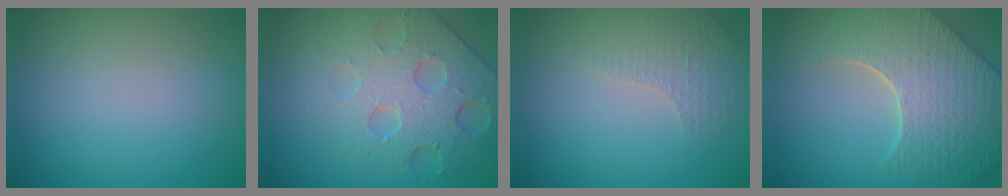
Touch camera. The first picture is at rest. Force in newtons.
{"total": 7.3, "press": 5.7, "slide": 4.6}
{"total": 1.3, "press": 0.9, "slide": 0.9}
{"total": 9.0, "press": 6.3, "slide": 6.4}